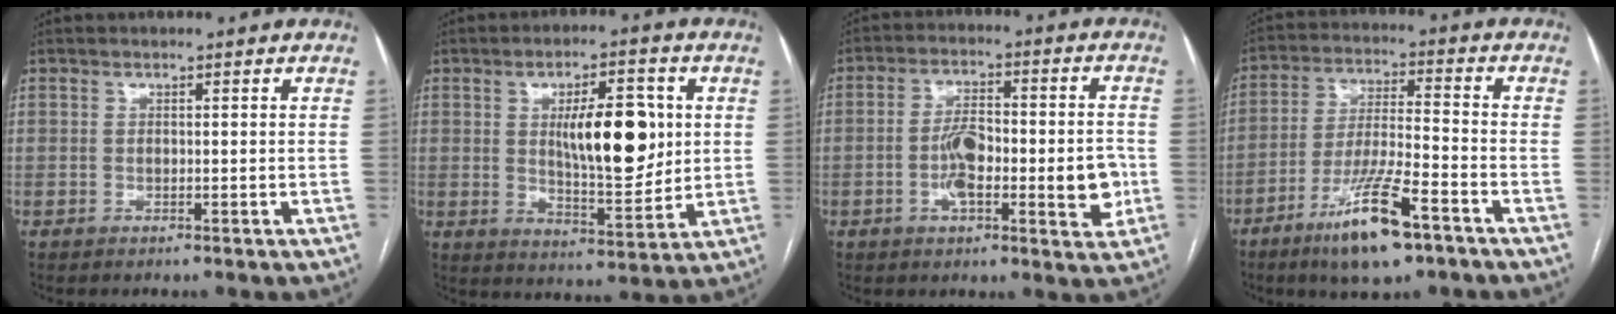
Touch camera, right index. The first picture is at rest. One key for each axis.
{"total": 12.4, "fx": 2.2, "fy": 4.0, "fz": 11.5, "tx": -0.181, "ty": 0.002, "tz": 0.040}
{"total": 11.7, "fx": -2.4, "fy": 3.6, "fz": 10.9, "tx": -0.170, "ty": 0.013, "tz": -0.033}
{"total": 12.6, "fx": -7.6, "fy": 1.7, "fz": 10.0, "tx": -0.191, "ty": -0.021, "tz": -0.133}